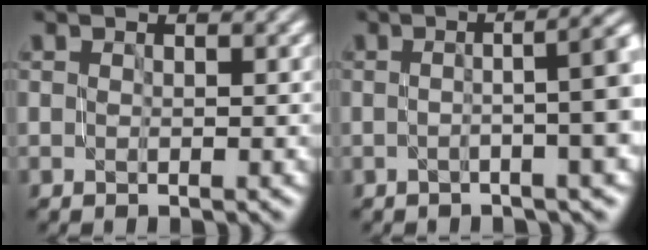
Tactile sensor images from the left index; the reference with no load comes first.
{"total": 7.2, "force": [0.3, 2.1, 6.8], "torque": [-0.057, 0.018, -0.006]}